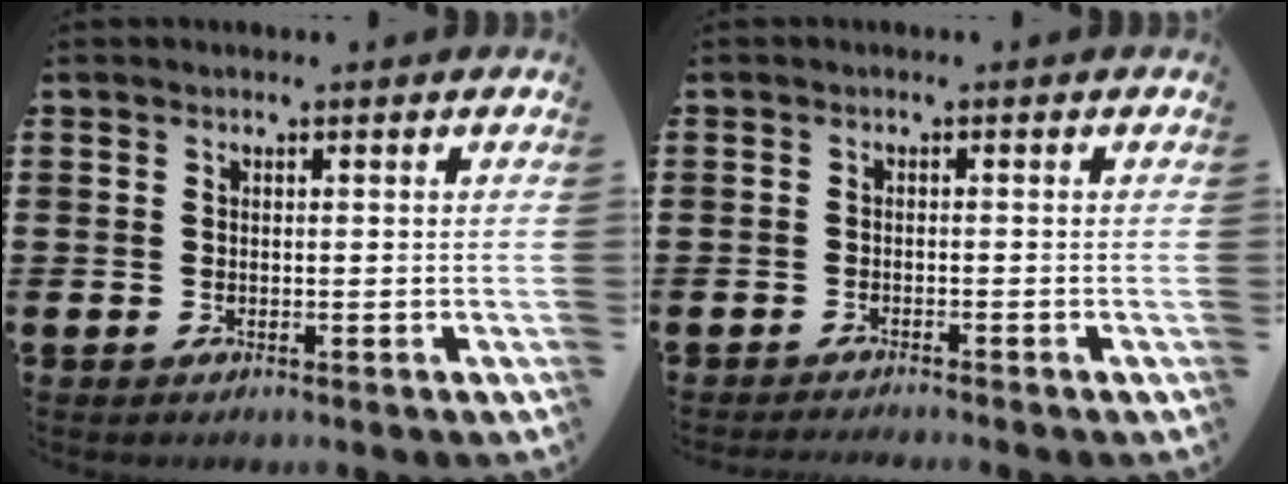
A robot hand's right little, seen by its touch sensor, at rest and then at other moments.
{"total": 0.9, "force": [-0.8, -0.2, 0.1], "torque": [-0.001, -0.001, -0.017]}